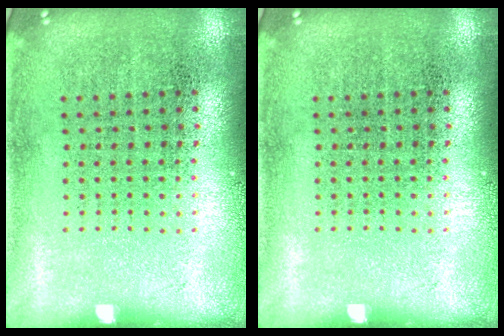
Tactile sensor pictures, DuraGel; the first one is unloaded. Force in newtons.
{"total": 0.0}